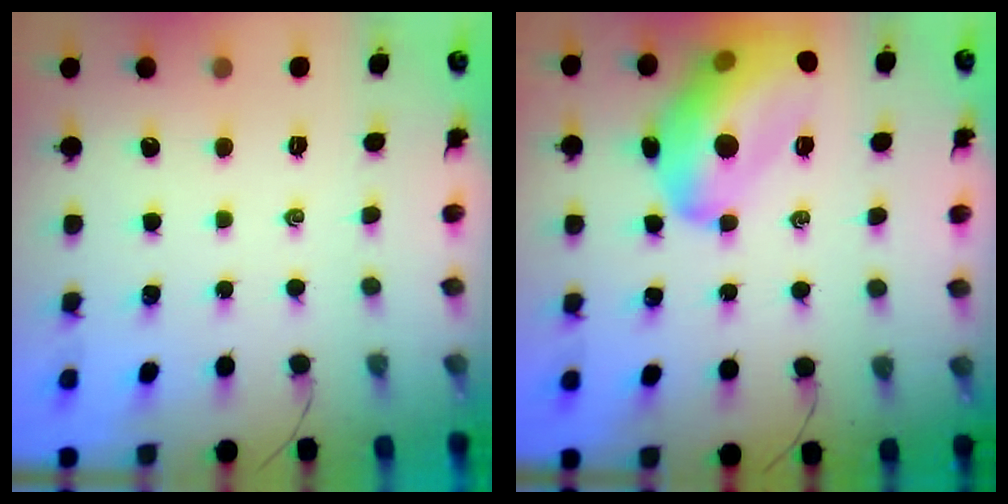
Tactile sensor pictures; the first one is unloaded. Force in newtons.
{"total": 19.3, "press": 18.8, "slide": 4.1}